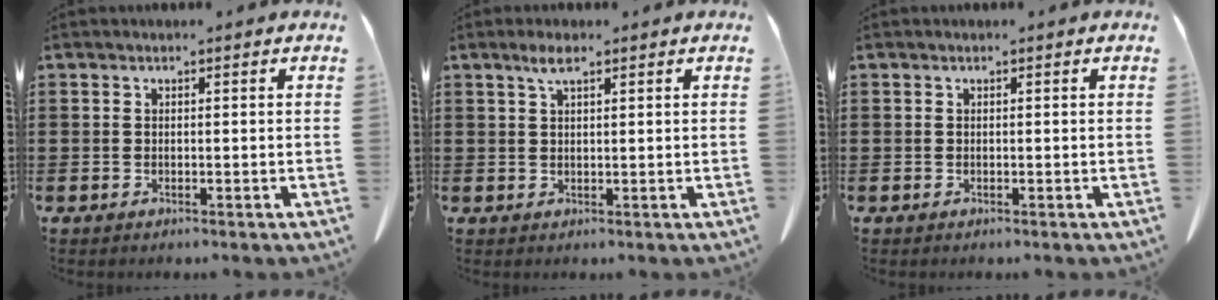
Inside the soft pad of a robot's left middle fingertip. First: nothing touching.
{"total": 2.7, "force": [1.5, 0.6, 2.2], "torque": [-0.045, 0.004, 0.025]}
{"total": 0.0}